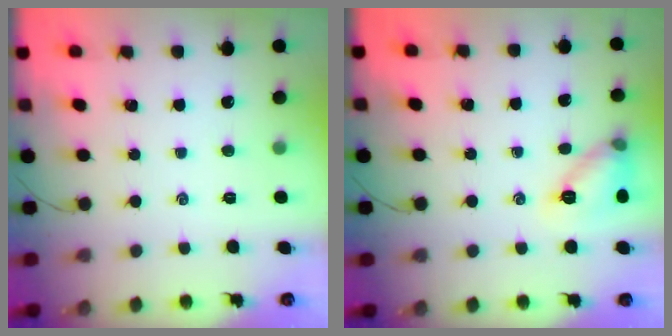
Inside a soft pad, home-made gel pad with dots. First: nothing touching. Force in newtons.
{"total": 10.2, "press": 10.1, "slide": 1.4}